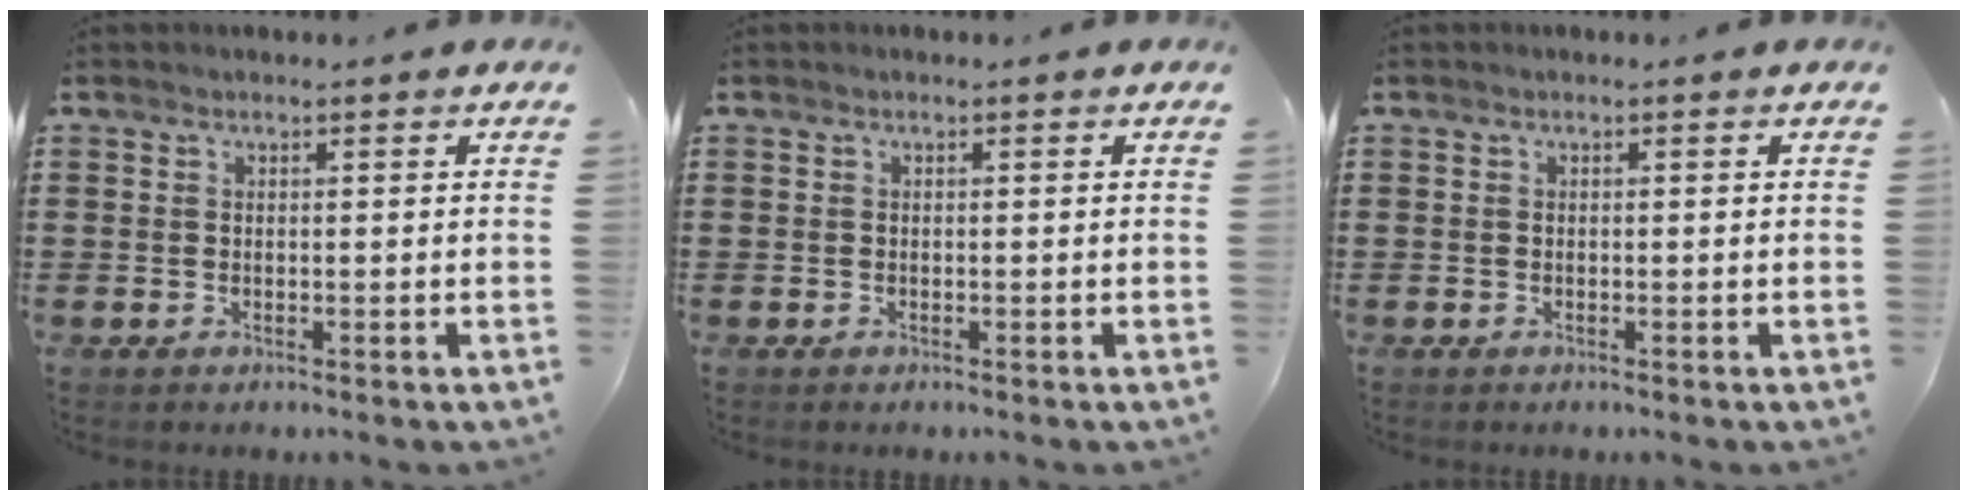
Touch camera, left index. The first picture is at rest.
{"total": 0.0}
{"total": 0.0}